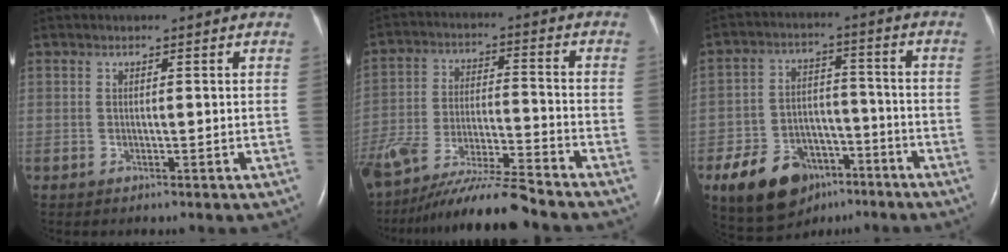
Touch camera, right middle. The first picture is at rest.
{"total": 15.7, "force": [-13.6, 0.4, 7.7], "torque": [-0.154, -0.023, -0.242]}
{"total": 12.6, "force": [-7.7, 7.7, 6.4], "torque": [-0.121, 0.008, -0.122]}